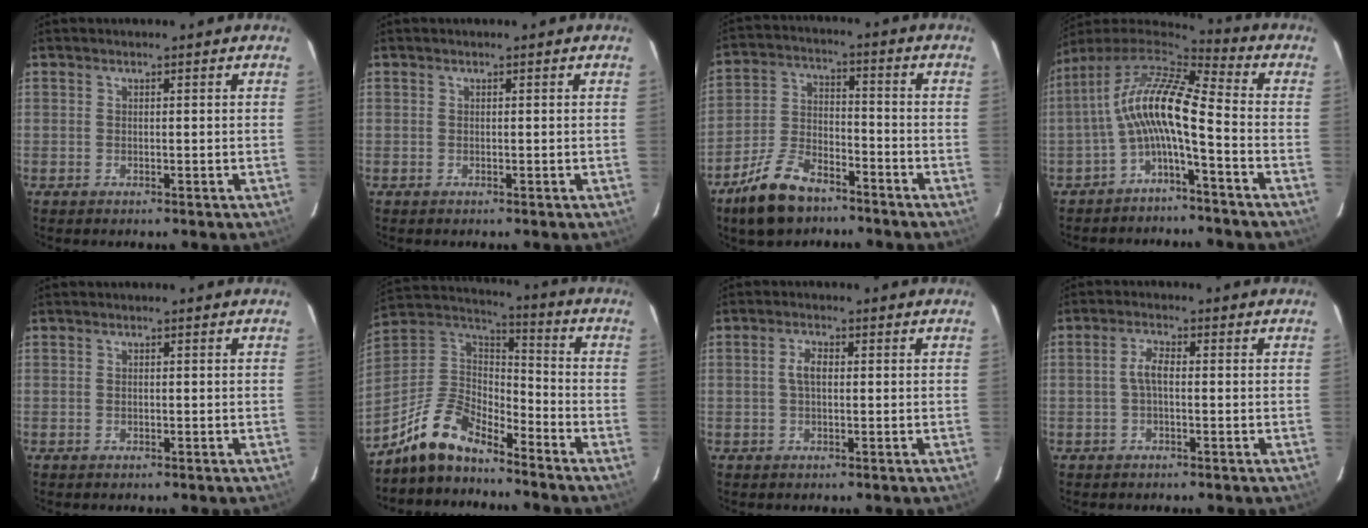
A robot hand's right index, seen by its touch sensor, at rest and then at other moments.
{"total": 0.0}
{"total": 12.2, "force": [-8.7, 5.5, 6.5], "torque": [-0.149, 0.003, -0.159]}
{"total": 11.9, "force": [-2.2, 2.2, 11.5], "torque": [-0.221, 0.015, -0.048]}
{"total": 0.0}
{"total": 13.8, "force": [-11.1, 4.9, 6.5], "torque": [-0.161, 0.011, -0.219]}
{"total": 2.7, "force": [0.2, 1.3, 2.4], "torque": [-0.049, 0.007, 0.004]}
{"total": 2.9, "force": [-0.3, 1.0, 2.7], "torque": [-0.058, 0.009, -0.006]}